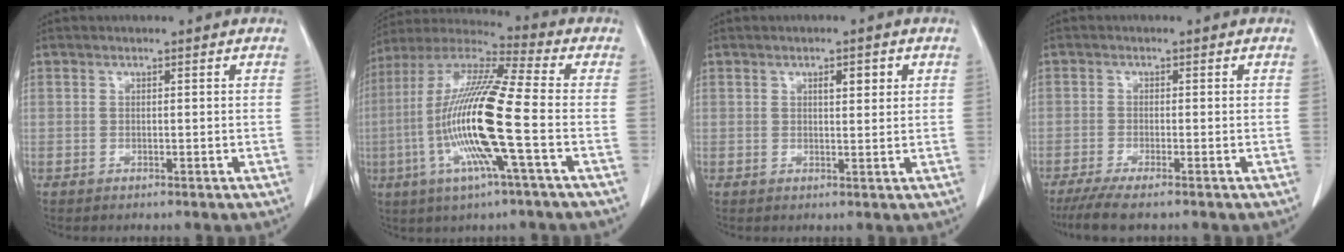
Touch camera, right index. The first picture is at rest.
{"total": 17.8, "force": [-3.9, 0.4, 17.4], "torque": [-0.358, -0.008, -0.086]}
{"total": 2.8, "force": [1.1, 0.7, 2.5], "torque": [-0.038, 0.000, 0.017]}
{"total": 5.5, "force": [-4.2, 0.2, 3.5], "torque": [-0.056, -0.013, -0.071]}